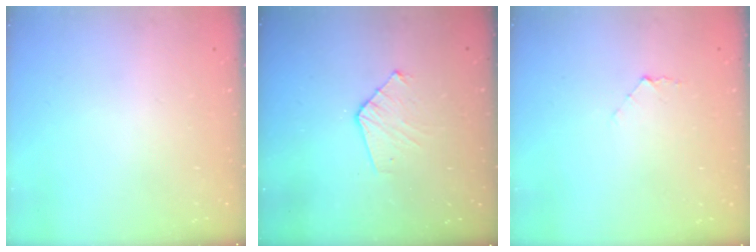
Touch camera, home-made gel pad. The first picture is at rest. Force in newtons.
{"total": 5.9, "press": 5.9, "slide": 0.5}
{"total": 3.9, "press": 3.9, "slide": 0.4}